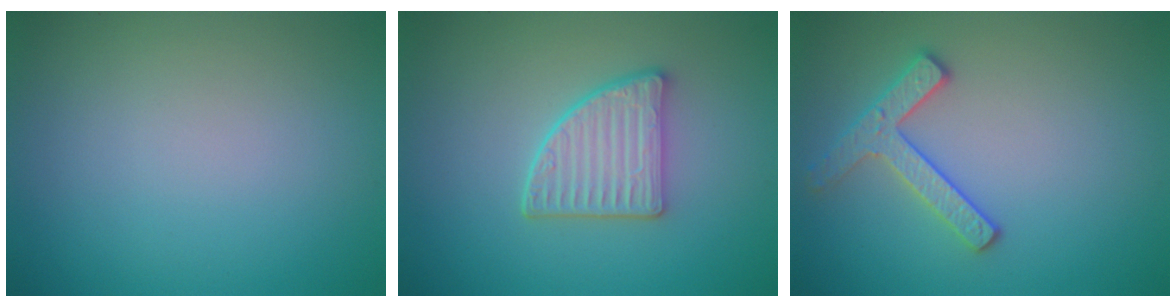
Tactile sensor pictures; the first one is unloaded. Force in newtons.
{"total": 3.8, "press": 3.3, "slide": 1.9}
{"total": 2.5, "press": 2.5, "slide": 0.4}